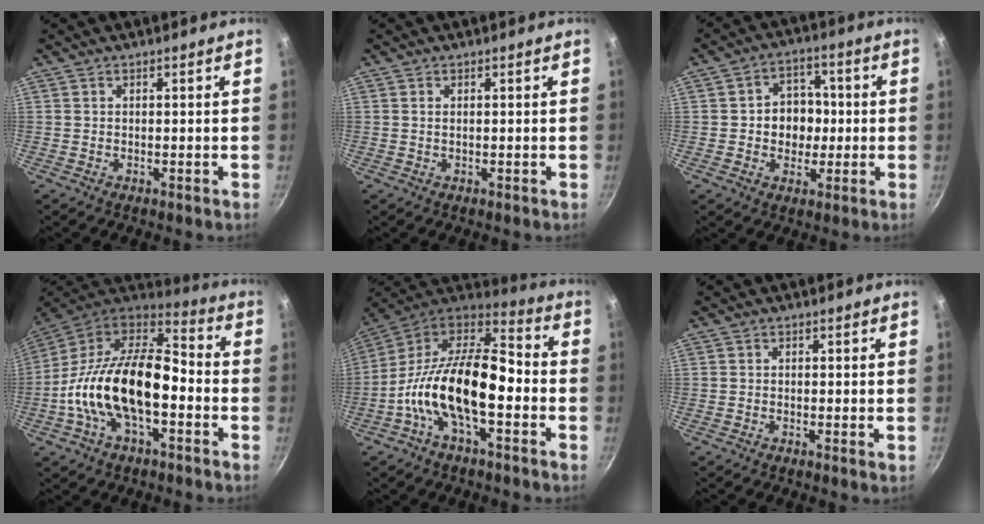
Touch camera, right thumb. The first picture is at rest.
{"total": 0.6, "force": [0.2, 0.3, 0.5], "torque": [-0.009, 0.000, 0.003]}
{"total": 8.7, "force": [-0.2, 7.2, 4.8], "torque": [-0.027, 0.011, -0.008]}
{"total": 23.3, "force": [-4.6, 12.3, 19.3], "torque": [-0.339, 0.050, -0.098]}
{"total": 20.6, "force": [-4.7, 9.7, 17.6], "torque": [-0.309, 0.047, -0.106]}
{"total": 0.7, "force": [-0.2, 0.0, 0.6], "torque": [-0.011, -0.002, -0.006]}